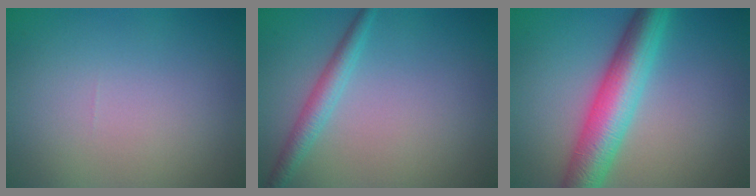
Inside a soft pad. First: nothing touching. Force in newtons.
{"total": 2.2, "press": 2.2, "slide": 0.0}
{"total": 7.2, "press": 7.2, "slide": 0.1}